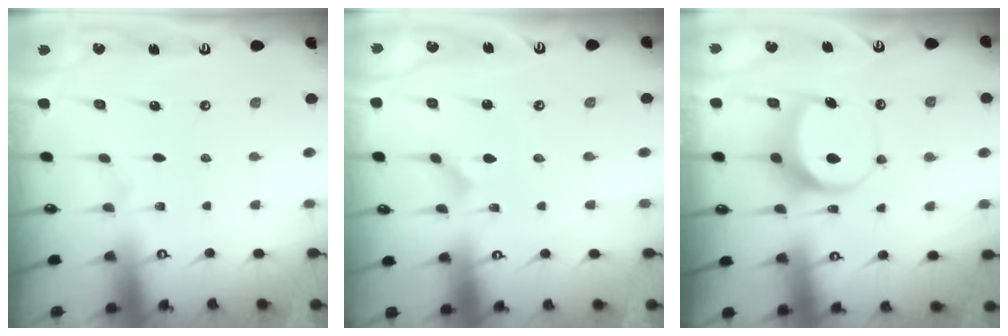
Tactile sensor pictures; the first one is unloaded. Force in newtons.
{"total": 1.8, "press": 1.8, "slide": 0.2}
{"total": 7.0, "press": 7.0, "slide": 0.6}